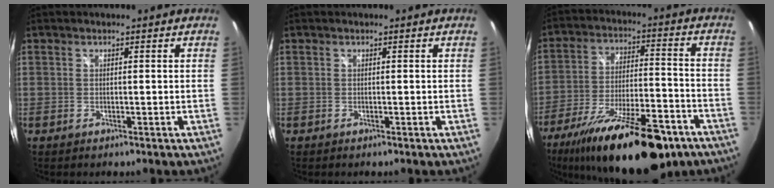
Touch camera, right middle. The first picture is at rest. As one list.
[{"total": 0.0}, {"total": 24.8, "force": [-17.1, 8.1, 16.0], "torque": [-0.285, -0.036, -0.257]}]